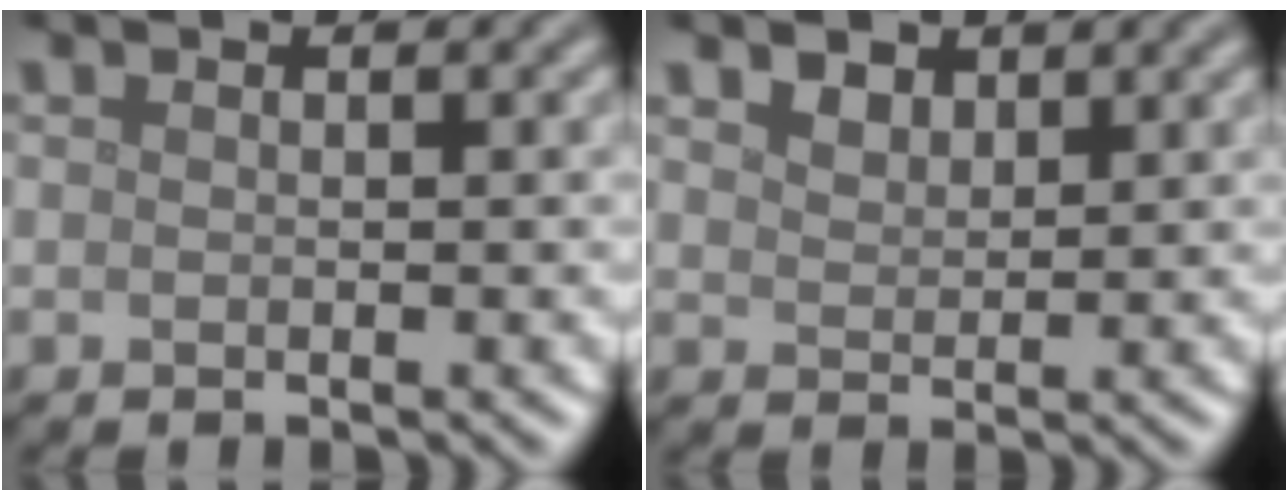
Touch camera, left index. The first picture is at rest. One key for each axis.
{"total": 1.8, "fx": 1.5, "fy": 0.9, "fz": 0.5, "tx": -0.015, "ty": -0.001, "tz": 0.027}